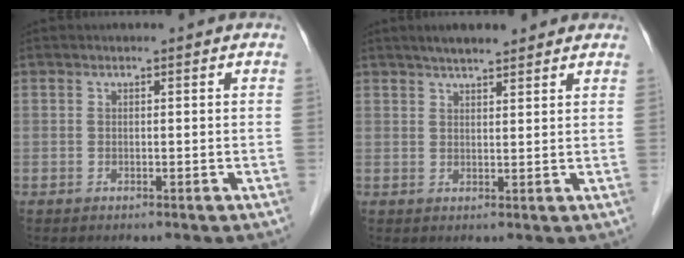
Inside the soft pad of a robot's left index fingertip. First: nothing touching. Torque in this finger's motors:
{"motor_torque": [0.00, 0.12, -0.40, 0.00]}